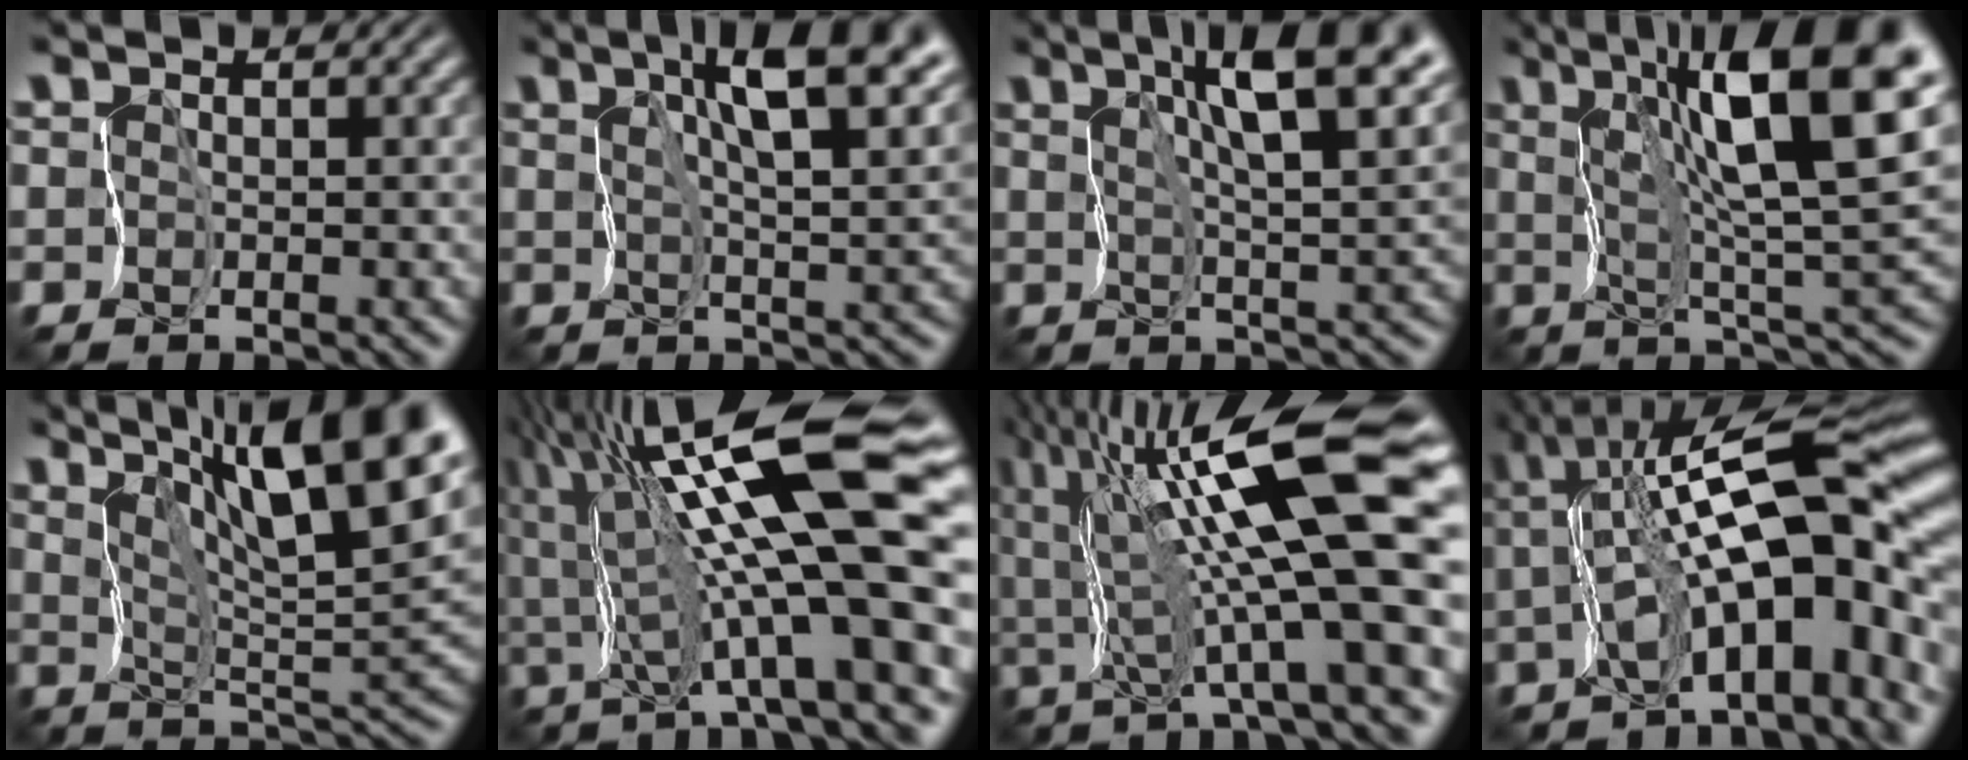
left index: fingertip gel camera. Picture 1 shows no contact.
{"total": 9.4, "force": [4.2, 2.4, 8.1], "torque": [-0.132, 0.006, 0.063]}
{"total": 10.2, "force": [5.0, 2.1, 8.6], "torque": [-0.137, 0.013, 0.071]}
{"total": 12.9, "force": [5.5, 1.8, 11.5], "torque": [-0.181, 0.011, 0.088]}
{"total": 12.7, "force": [7.8, 2.2, 9.8], "torque": [-0.149, 0.009, 0.116]}
{"total": 15.8, "force": [3.6, 2.2, 15.2], "torque": [-0.249, 0.014, 0.062]}
{"total": 16.3, "force": [4.1, 2.3, 15.6], "torque": [-0.266, 0.014, 0.071]}
{"total": 14.7, "force": [1.3, 4.7, 13.9], "torque": [-0.179, 0.027, 0.015]}